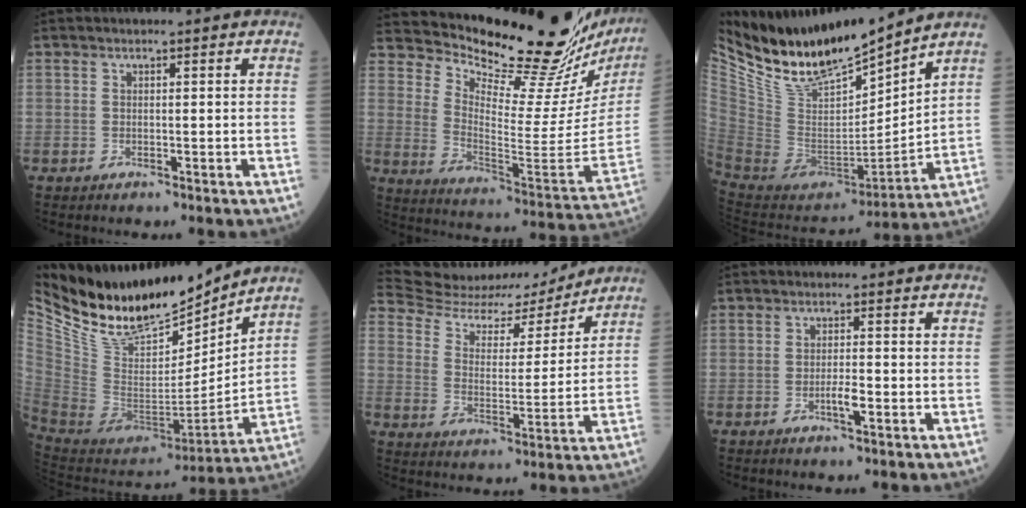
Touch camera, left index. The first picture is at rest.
{"total": 25.7, "force": [23.9, 1.1, 9.5], "torque": [-0.160, -0.127, 0.321]}
{"total": 15.8, "force": [14.5, 2.1, 5.9], "torque": [-0.121, -0.014, 0.292]}
{"total": 21.5, "force": [18.6, 5.6, 9.2], "torque": [-0.182, -0.020, 0.335]}
{"total": 15.1, "force": [14.6, 2.5, 2.7], "torque": [-0.055, -0.003, 0.229]}
{"total": 2.1, "force": [-0.9, 0.3, 1.9], "torque": [-0.035, 0.000, -0.015]}